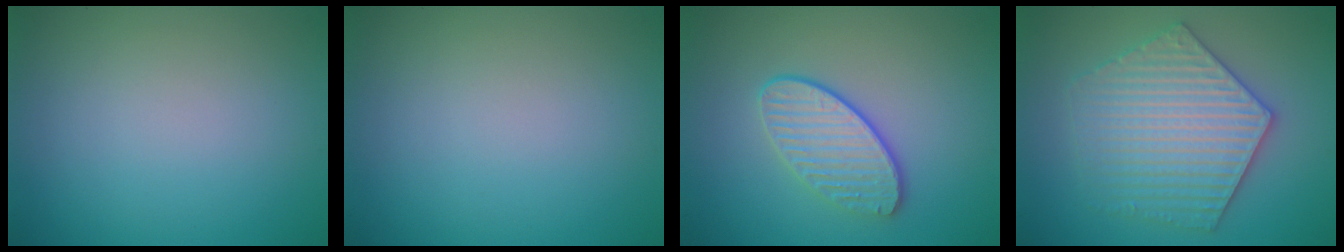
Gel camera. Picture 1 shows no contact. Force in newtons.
{"total": 0.0}
{"total": 3.4, "press": 3.1, "slide": 1.4}
{"total": 6.1, "press": 6.1, "slide": 0.8}